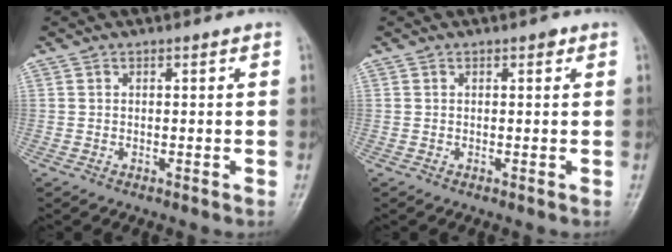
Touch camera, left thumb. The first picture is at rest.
{"total": 1.2, "force": [0.6, 0.7, 0.8], "torque": [-0.003, 0.000, 0.004]}